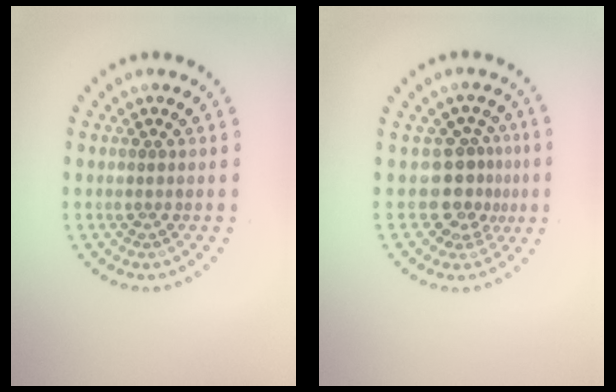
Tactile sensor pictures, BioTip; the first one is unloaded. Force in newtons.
{"total": 3.0, "press": 2.1, "slide": 2.1}